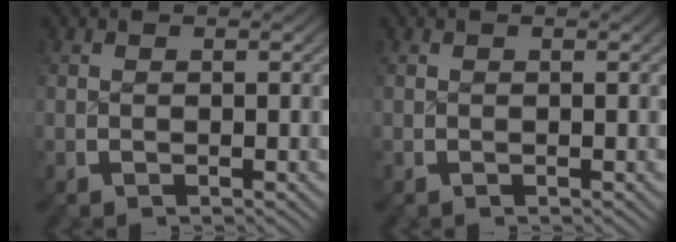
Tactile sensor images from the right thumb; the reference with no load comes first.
{"total": 0.0}